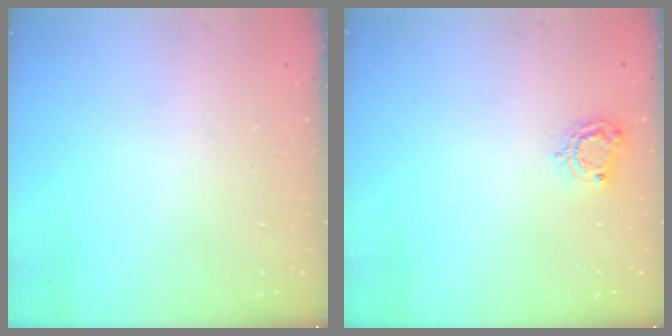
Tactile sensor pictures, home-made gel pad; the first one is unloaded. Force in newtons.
{"total": 5.8, "press": 5.8, "slide": 0.5}